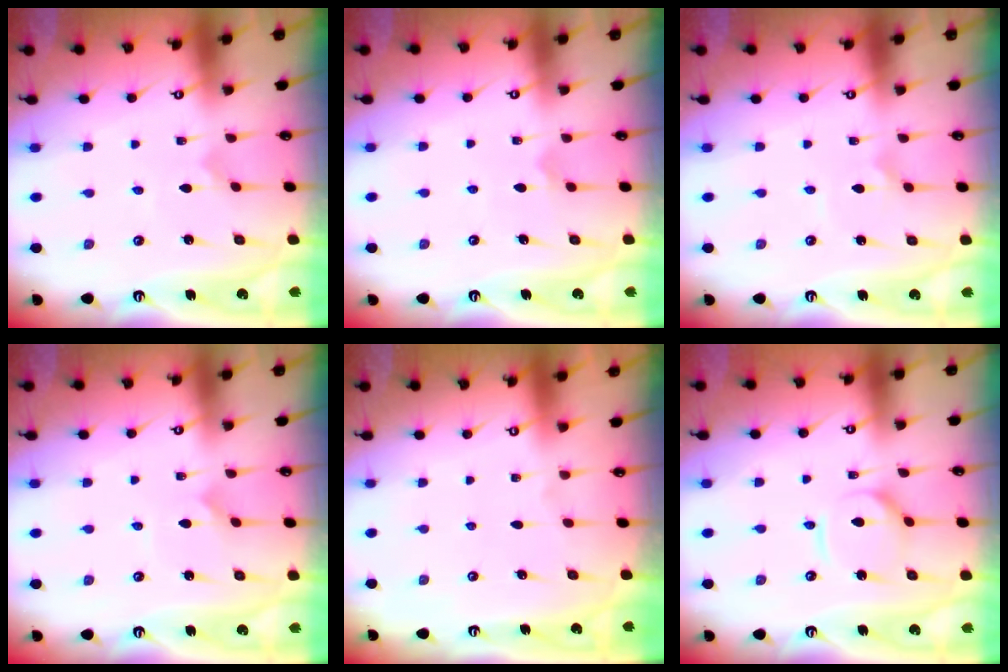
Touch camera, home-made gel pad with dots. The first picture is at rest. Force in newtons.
{"total": 4.3, "press": 4.3, "slide": 0.5}
{"total": 1.8, "press": 1.8, "slide": 0.1}
{"total": 2.2, "press": 2.2, "slide": 0.2}
{"total": 0.0}
{"total": 6.0, "press": 6.0, "slide": 0.5}